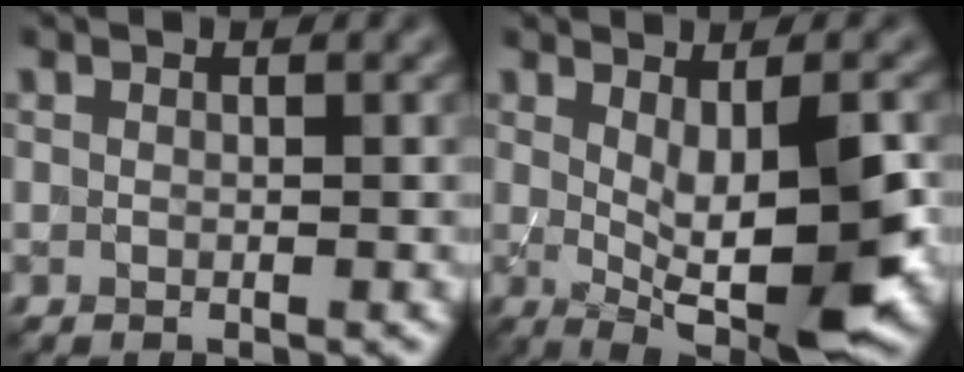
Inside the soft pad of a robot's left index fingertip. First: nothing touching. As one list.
[{"total": 7.4, "force": [-0.6, 2.0, 7.1], "torque": [-0.105, -0.010, -0.002]}]